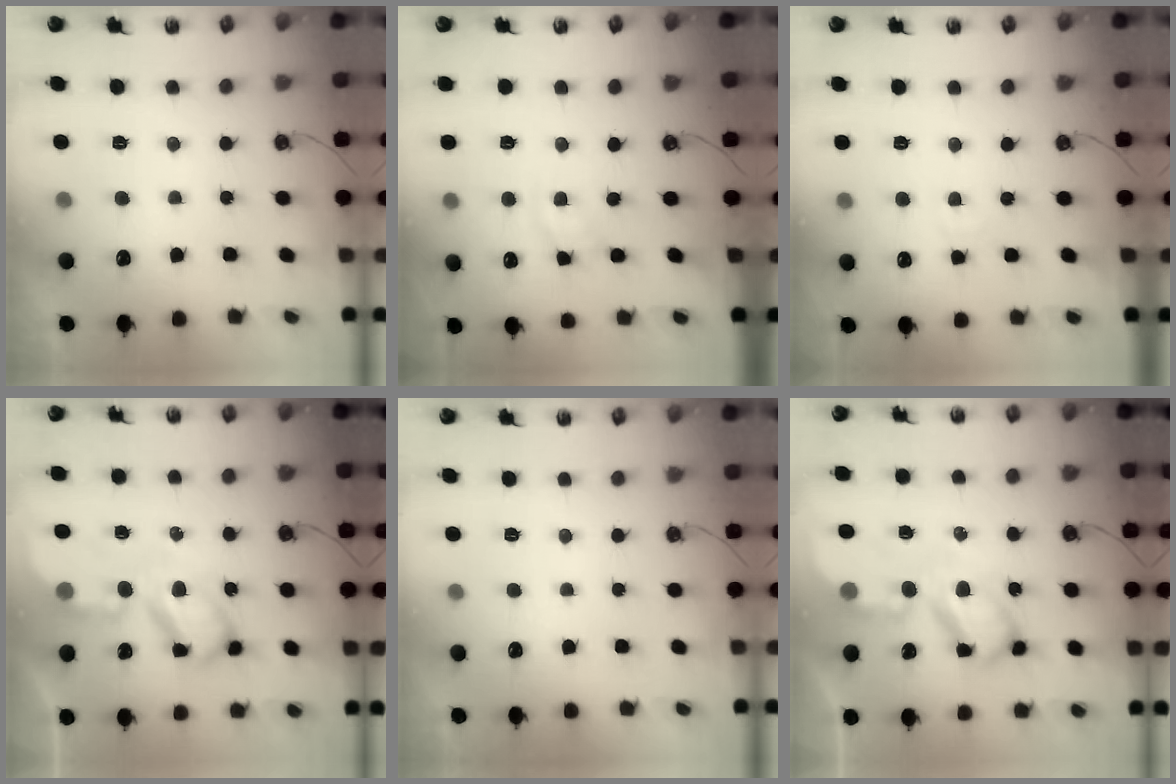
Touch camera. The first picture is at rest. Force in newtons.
{"total": 3.0, "press": 3.0, "slide": 0.5}
{"total": 2.4, "press": 2.4, "slide": 0.2}
{"total": 13.7, "press": 13.6, "slide": 1.5}
{"total": 0.0}
{"total": 13.7, "press": 13.6, "slide": 1.5}